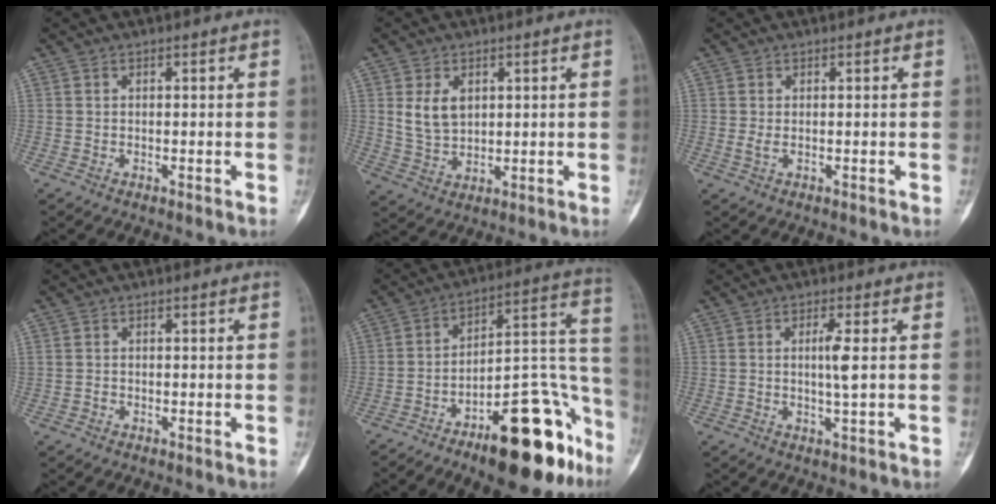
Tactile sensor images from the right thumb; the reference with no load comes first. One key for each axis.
{"total": 6.2, "fx": 1.9, "fy": 4.2, "fz": 4.2, "tx": -0.062, "ty": -0.011, "tz": 0.046}
{"total": 1.1, "fx": 0.0, "fy": 0.6, "fz": 1.0, "tx": -0.025, "ty": -0.002, "tz": 0.004}
{"total": 0.5, "fx": -0.2, "fy": 0.5, "fz": 0.2, "tx": -0.002, "ty": 0.003, "tz": -0.004}
{"total": 24.6, "fx": -13.8, "fy": 8.7, "fz": 18.4, "tx": -0.184, "ty": 0.099, "tz": -0.202}
{"total": 3.8, "fx": 0.3, "fy": 0.3, "fz": 3.8, "tx": -0.078, "ty": -0.004, "tz": 0.005}